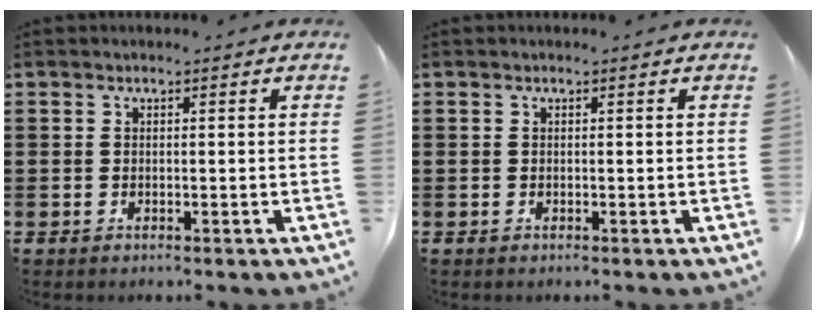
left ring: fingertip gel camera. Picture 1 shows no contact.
{"total": 0.0}